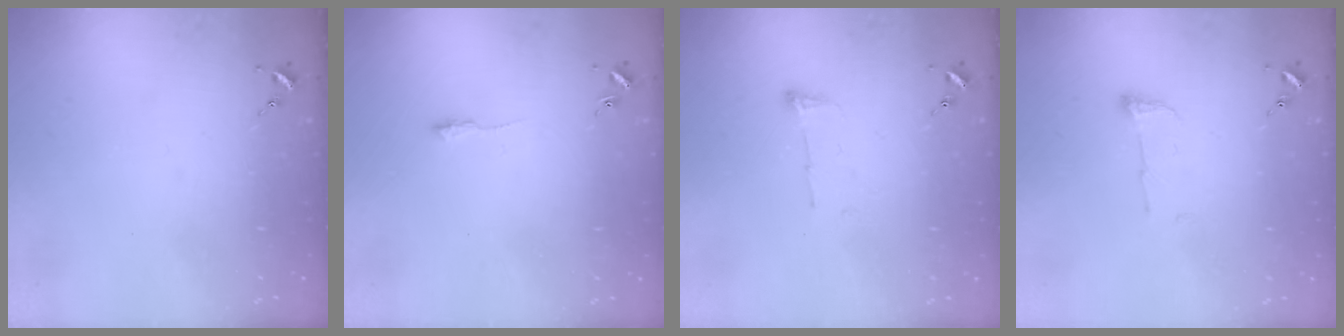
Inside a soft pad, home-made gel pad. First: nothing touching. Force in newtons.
{"total": 3.7, "press": 3.6, "slide": 0.5}
{"total": 5.1, "press": 5.1, "slide": 0.3}
{"total": 4.7, "press": 4.7, "slide": 0.6}